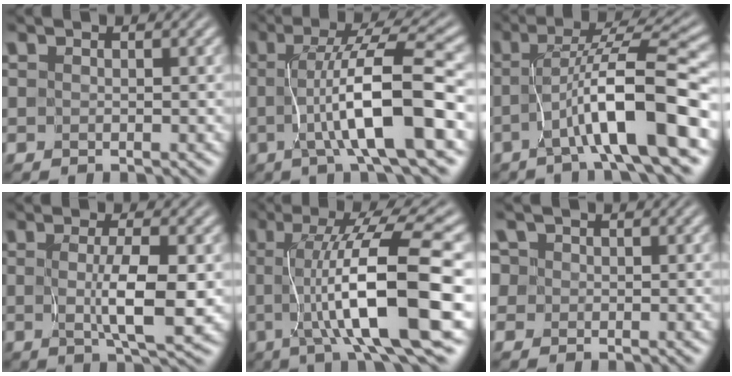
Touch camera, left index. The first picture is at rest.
{"total": 9.3, "force": [-1.1, 1.6, 9.1], "torque": [-0.134, 0.011, -0.023]}
{"total": 9.1, "force": [-2.3, 1.4, 8.7], "torque": [-0.130, 0.015, -0.044]}
{"total": 4.7, "force": [-0.3, 0.8, 4.6], "torque": [-0.083, -0.005, -0.001]}
{"total": 11.8, "force": [-1.0, 2.1, 11.5], "torque": [-0.160, 0.008, -0.018]}
{"total": 2.8, "force": [1.1, 2.4, 0.9], "torque": [-0.009, 0.017, -0.001]}